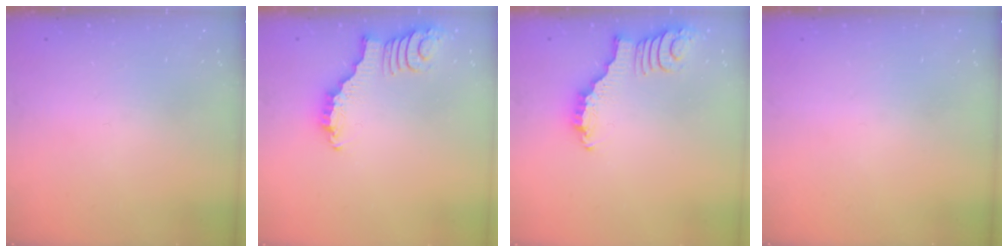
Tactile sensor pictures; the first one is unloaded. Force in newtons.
{"total": 2.9, "press": 2.8, "slide": 0.4}
{"total": 2.9, "press": 2.8, "slide": 0.4}
{"total": 0.0}